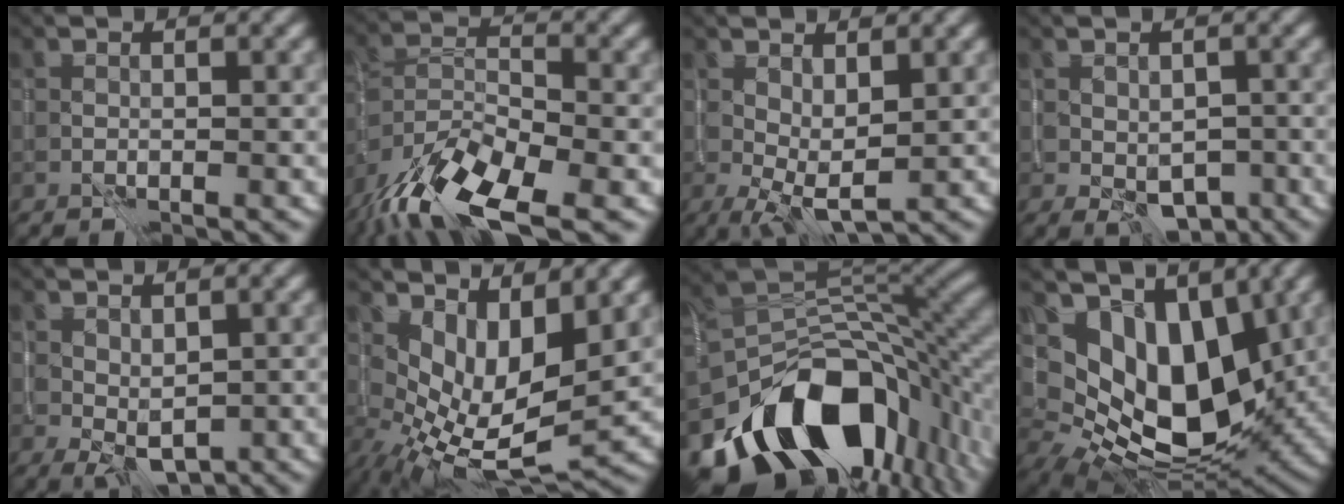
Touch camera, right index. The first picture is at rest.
{"total": 11.2, "force": [-7.8, 3.6, 7.2], "torque": [-0.135, -0.008, -0.148]}
{"total": 3.1, "force": [0.6, 1.2, 2.8], "torque": [-0.058, -0.005, 0.016]}
{"total": 4.0, "force": [-0.9, 2.6, 2.9], "torque": [-0.044, -0.011, -0.008]}
{"total": 2.5, "force": [0.2, 1.4, 2.1], "torque": [-0.034, -0.007, 0.009]}
{"total": 7.9, "force": [1.7, 3.5, 6.9], "torque": [-0.133, -0.020, 0.040]}
{"total": 15.1, "force": [-7.2, 9.1, 9.7], "torque": [-0.158, -0.004, -0.105]}
{"total": 11.0, "force": [3.4, 6.7, 8.0], "torque": [-0.142, -0.018, 0.064]}